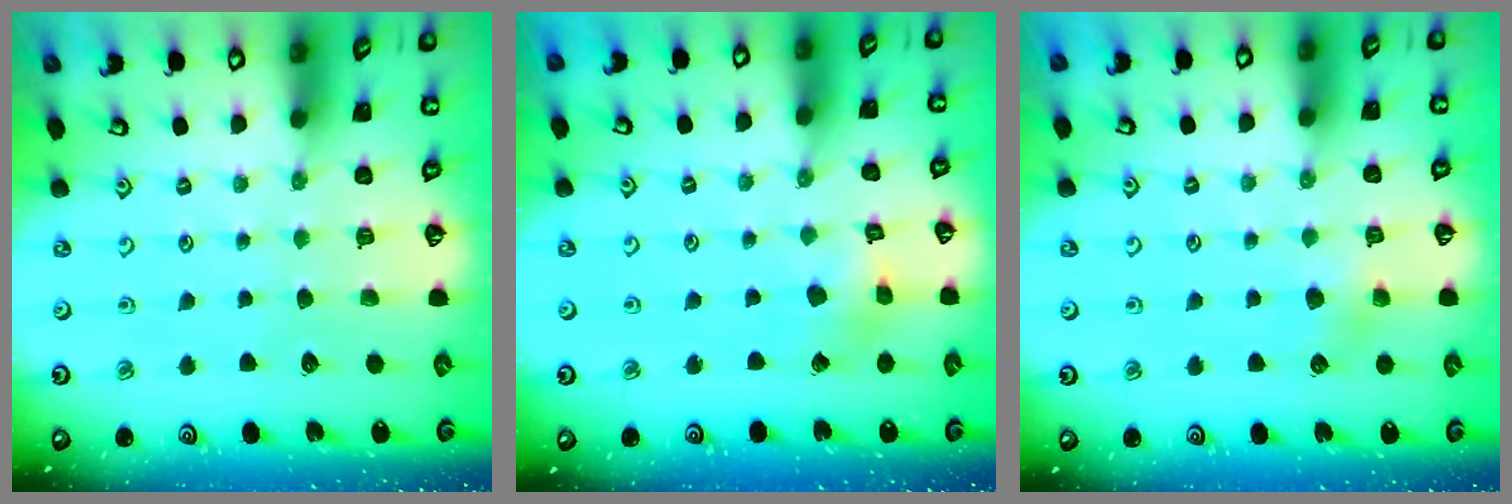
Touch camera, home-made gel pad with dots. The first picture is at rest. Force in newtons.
{"total": 4.3, "press": 4.3, "slide": 0.5}
{"total": 6.9, "press": 6.8, "slide": 0.8}